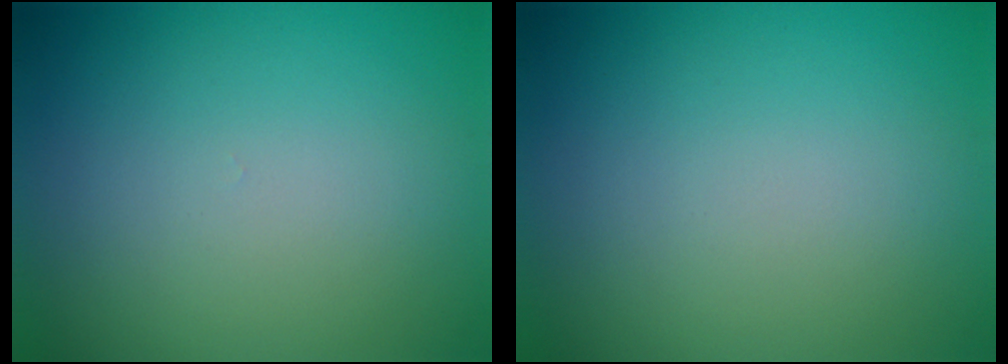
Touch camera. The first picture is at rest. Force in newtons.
{"total": 0.0}